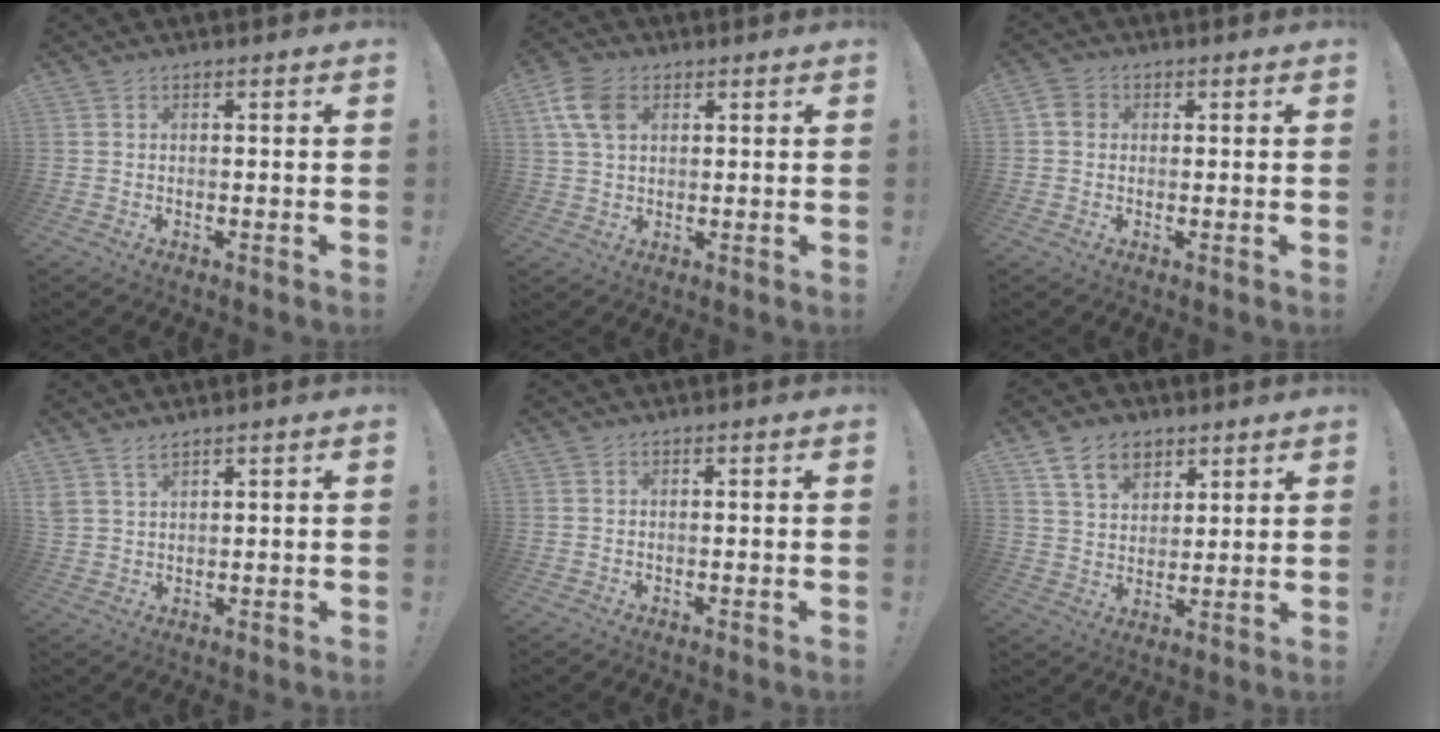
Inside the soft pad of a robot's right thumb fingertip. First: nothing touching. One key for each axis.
{"total": 9.4, "fx": 3.2, "fy": 6.6, "fz": 6.0, "tx": -0.117, "ty": 0.002, "tz": 0.064}
{"total": 3.5, "fx": 0.4, "fy": 3.0, "fz": 1.9, "tx": -0.029, "ty": 0.009, "tz": 0.009}
{"total": 3.0, "fx": 2.5, "fy": 0.6, "fz": 1.6, "tx": -0.032, "ty": -0.016, "tz": 0.046}
{"total": 0.0}
{"total": 11.3, "fx": 6.7, "fy": 7.5, "fz": 5.3, "tx": -0.083, "ty": -0.027, "tz": 0.128}